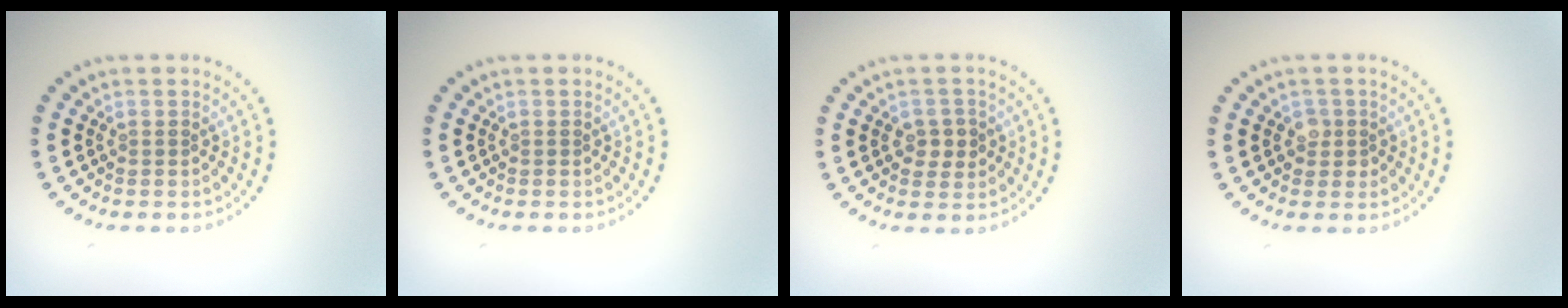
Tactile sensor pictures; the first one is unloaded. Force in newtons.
{"total": 0.0}
{"total": 2.2, "press": 2.1, "slide": 0.5}
{"total": 1.6, "press": 1.4, "slide": 0.8}